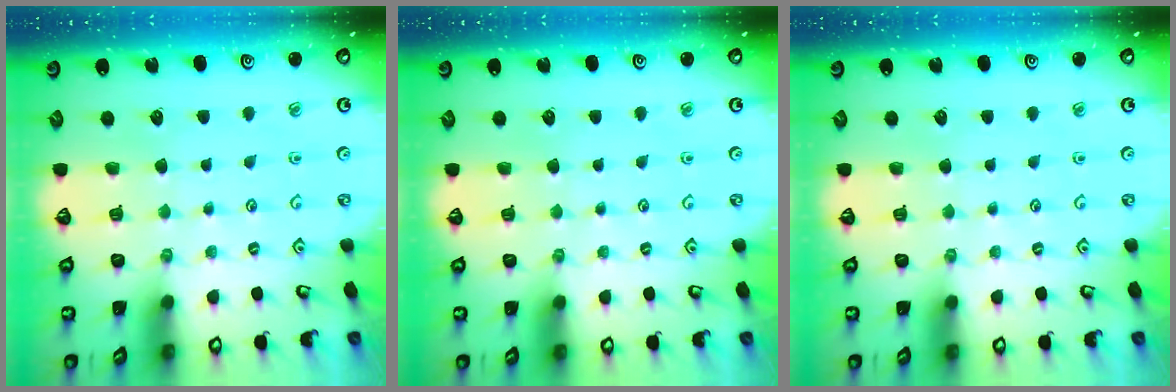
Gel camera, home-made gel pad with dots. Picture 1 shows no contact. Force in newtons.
{"total": 0.0}
{"total": 0.0}